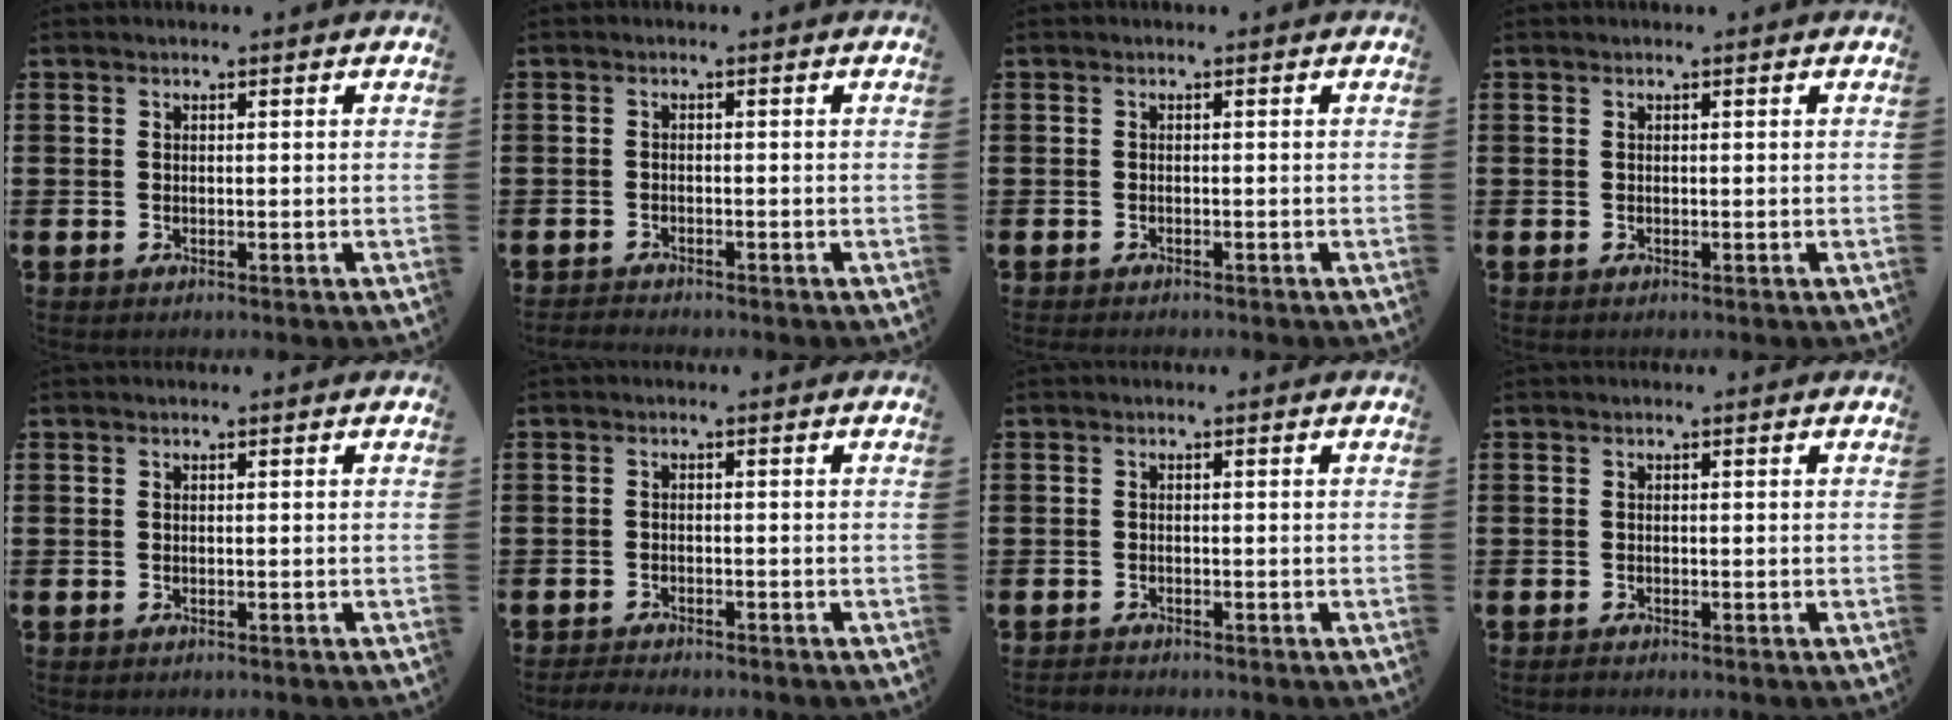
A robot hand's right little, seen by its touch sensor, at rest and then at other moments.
{"total": 0.5, "force": [-0.5, -0.1, 0.0], "torque": [0.000, 0.000, -0.010]}
{"total": 0.0}
{"total": 0.0}
{"total": 0.0}
{"total": 1.4, "force": [-1.4, 0.1, 0.2], "torque": [-0.007, 0.002, -0.028]}
{"total": 0.6, "force": [-0.6, 0.1, 0.0], "torque": [-0.003, -0.001, -0.013]}
{"total": 0.0}